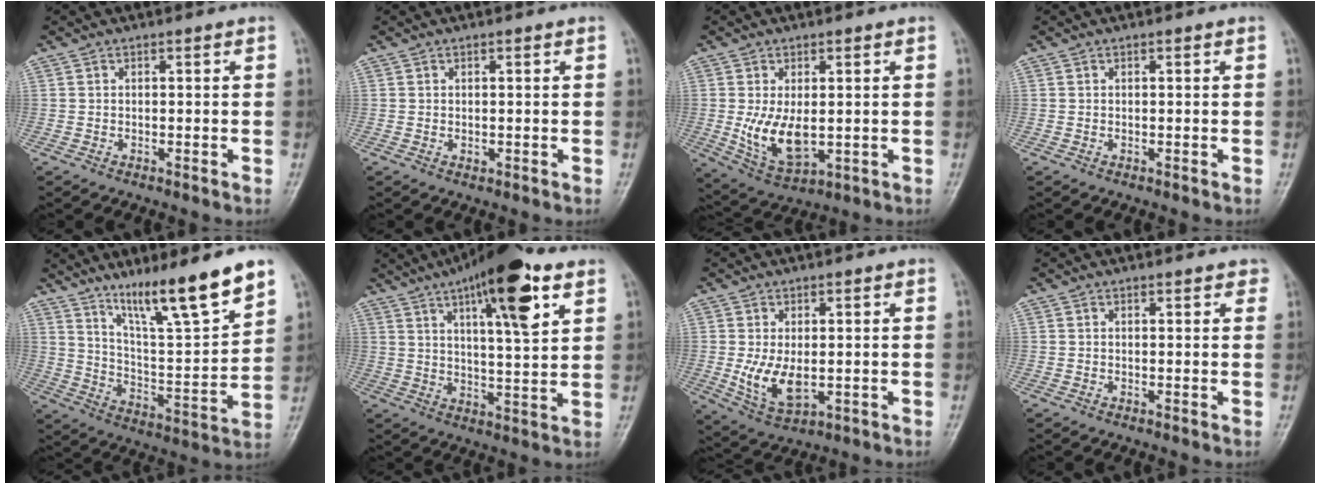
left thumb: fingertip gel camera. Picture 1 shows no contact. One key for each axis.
{"total": 0.9, "fx": 0.2, "fy": 0.6, "fz": 0.7, "tx": -0.010, "ty": -0.002, "tz": 0.007}
{"total": 8.9, "fx": -0.2, "fy": 4.8, "fz": 7.5, "tx": -0.131, "ty": -0.018, "tz": 0.012}
{"total": 0.0}
{"total": 16.7, "fx": 11.9, "fy": 1.8, "fz": 11.6, "tx": -0.174, "ty": -0.073, "tz": 0.209}
{"total": 16.7, "fx": 8.5, "fy": 4.3, "fz": 13.7, "tx": -0.197, "ty": -0.025, "tz": 0.131}
{"total": 7.5, "fx": -0.3, "fy": 4.1, "fz": 6.2, "tx": -0.111, "ty": -0.016, "tz": 0.008}
{"total": 1.9, "fx": 1.5, "fy": 0.8, "fz": 0.9, "tx": 0.006, "ty": -0.001, "tz": 0.013}